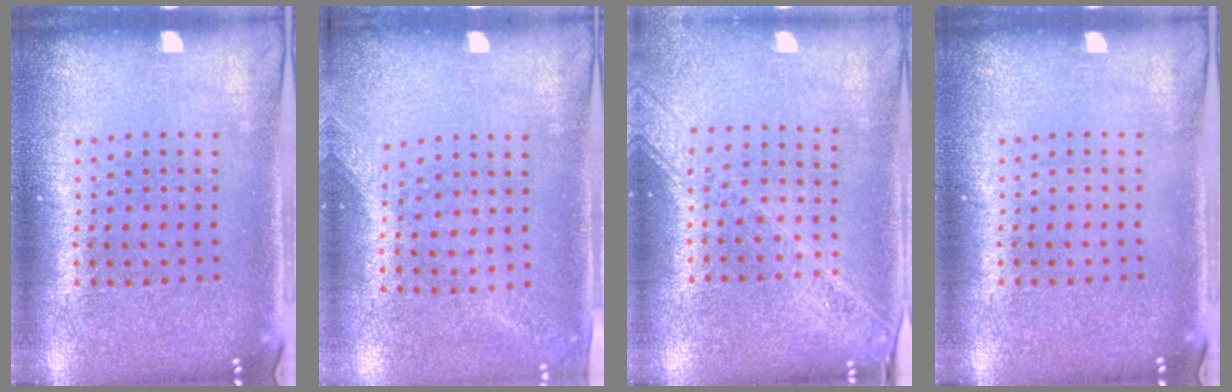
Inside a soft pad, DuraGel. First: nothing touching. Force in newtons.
{"total": 1.4, "press": 1.0, "slide": 0.9}
{"total": 2.1, "press": 1.8, "slide": 1.0}
{"total": 0.0}